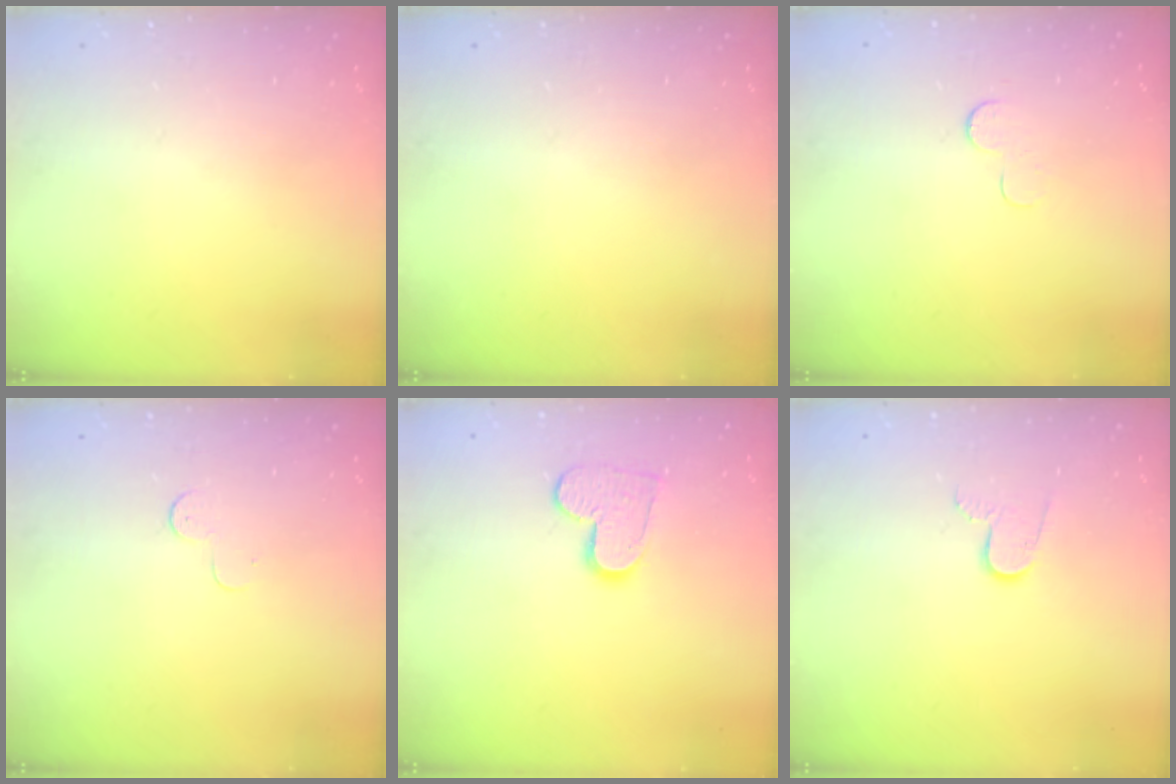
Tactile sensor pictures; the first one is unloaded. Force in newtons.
{"total": 0.0}
{"total": 3.7, "press": 3.7, "slide": 0.4}
{"total": 3.6, "press": 3.5, "slide": 0.3}
{"total": 9.4, "press": 9.4, "slide": 0.6}
{"total": 6.1, "press": 6.1, "slide": 0.6}